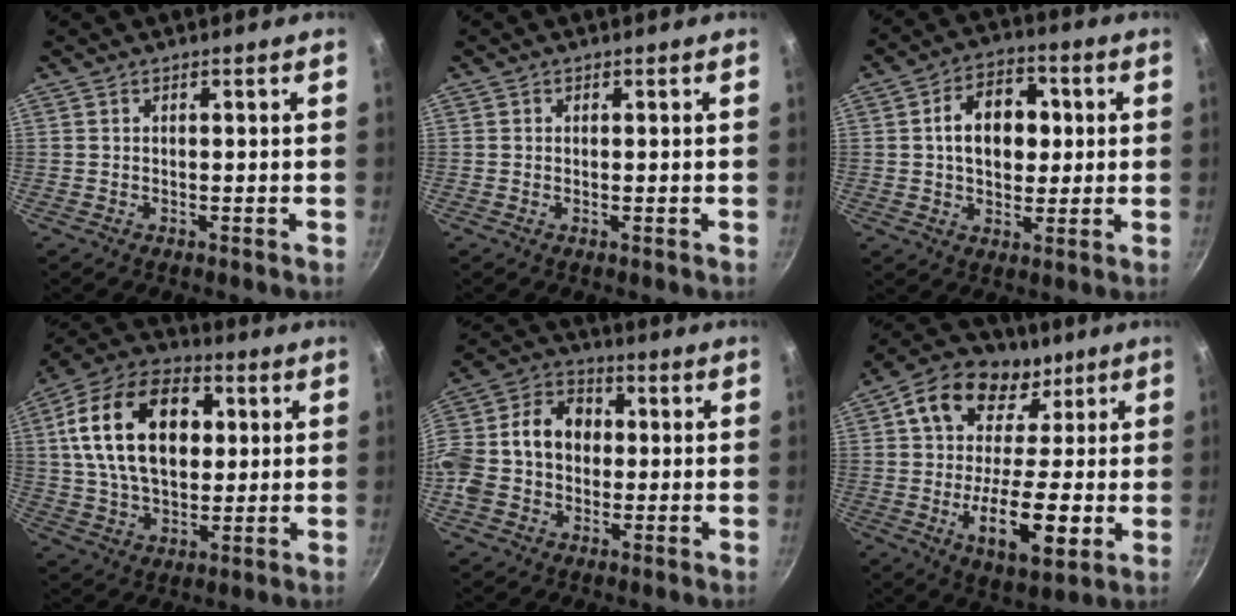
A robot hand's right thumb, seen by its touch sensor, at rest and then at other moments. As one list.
[{"total": 0.0}, {"total": 11.8, "force": [1.5, 8.4, 8.2], "torque": [-0.093, 0.012, 0.015]}, {"total": 21.3, "force": [4.6, 13.7, 15.7], "torque": [-0.251, 0.012, 0.070]}, {"total": 16.7, "force": [0.0, 13.1, 10.4], "torque": [-0.176, 0.046, -0.017]}, {"total": 21.0, "force": [2.5, 14.4, 15.1], "torque": [-0.214, 0.004, 0.034]}]